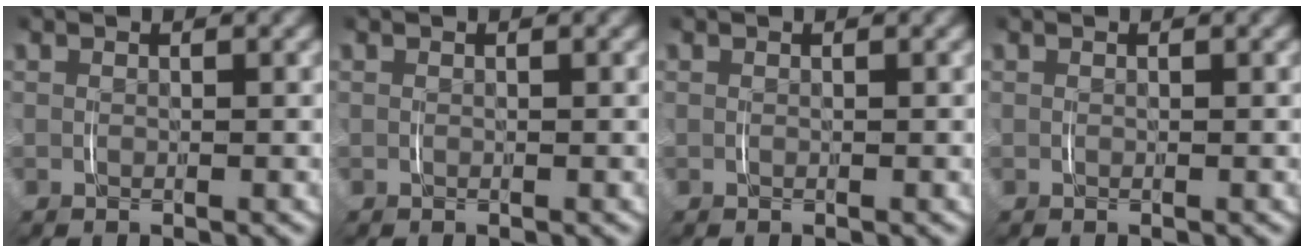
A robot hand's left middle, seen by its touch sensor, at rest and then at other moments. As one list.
[{"total": 0.0}, {"total": 0.0}, {"total": 0.0}]